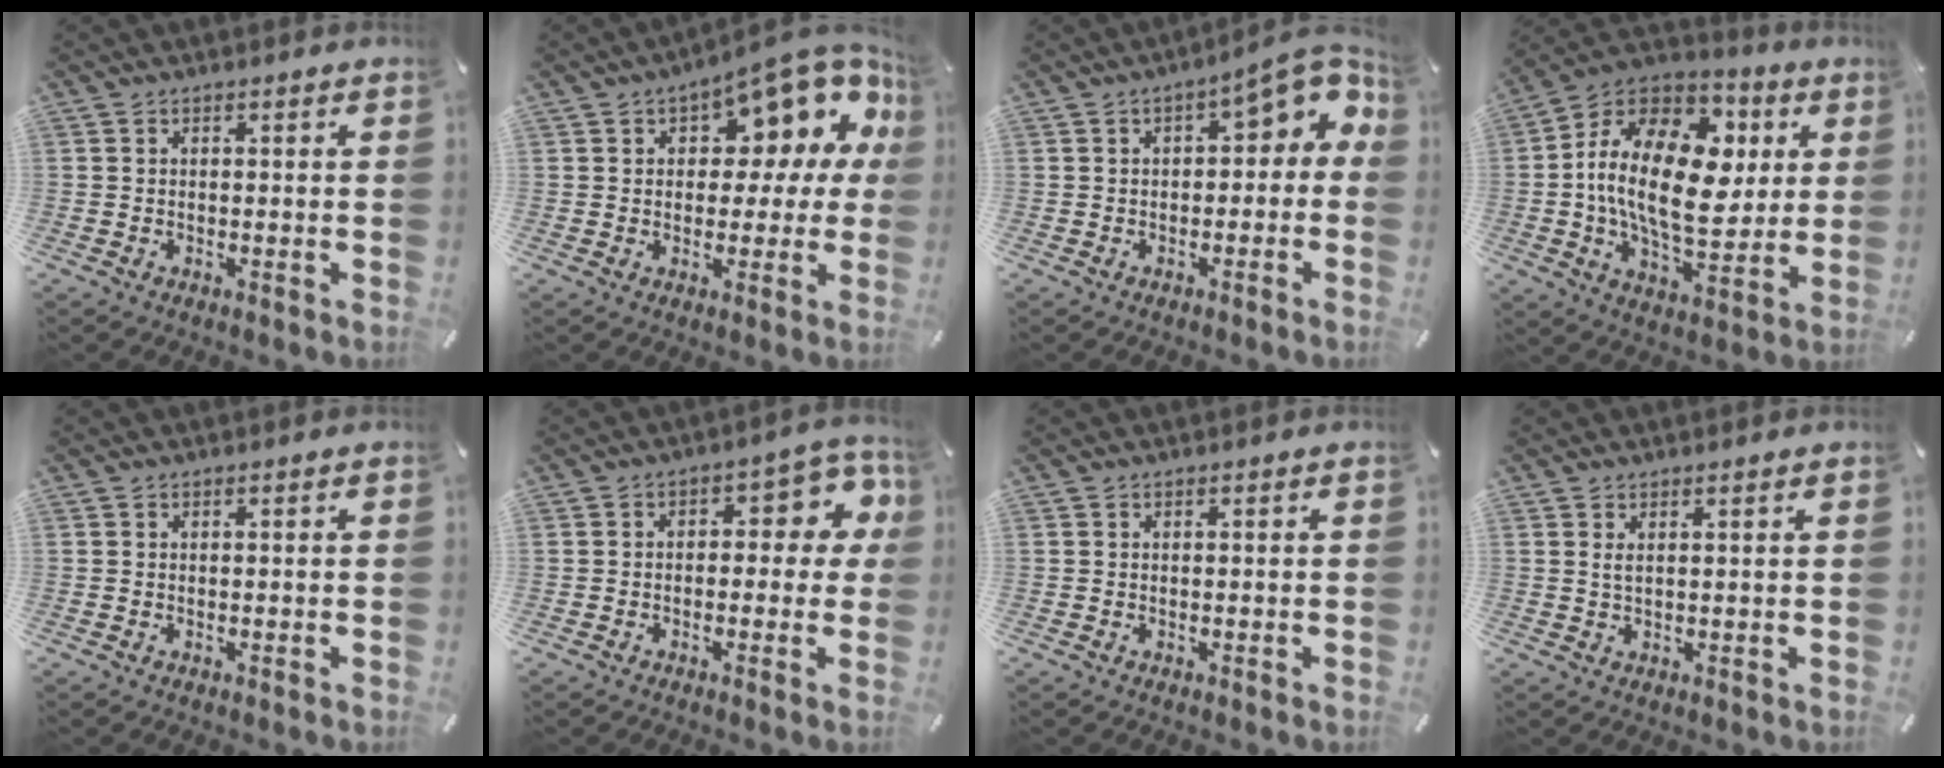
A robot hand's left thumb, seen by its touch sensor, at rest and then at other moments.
{"total": 15.0, "force": [8.5, 7.1, 10.1], "torque": [-0.137, -0.060, 0.142]}
{"total": 8.7, "force": [3.4, 3.8, 7.1], "torque": [-0.091, -0.027, 0.051]}
{"total": 23.4, "force": [2.6, 14.1, 18.5], "torque": [-0.353, -0.012, 0.042]}
{"total": 0.0}
{"total": 8.6, "force": [1.3, 4.6, 7.1], "torque": [-0.087, -0.012, 0.016]}
{"total": 0.0}
{"total": 1.8, "force": [1.0, 0.1, 1.5], "torque": [-0.031, -0.001, 0.017]}